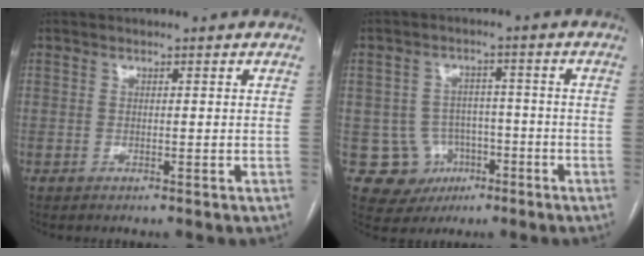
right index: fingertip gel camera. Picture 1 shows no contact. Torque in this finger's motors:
{"motor_torque": [-0.07, 0.06, -0.37, -0.16]}